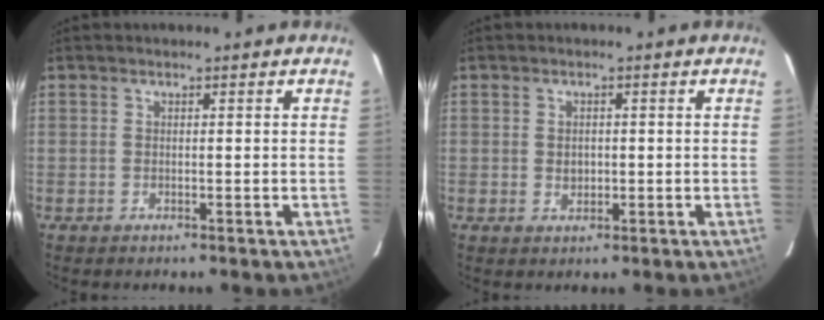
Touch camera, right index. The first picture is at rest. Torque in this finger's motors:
{"motor_torque": [0.07, 0.08, 0.00, 0.00]}